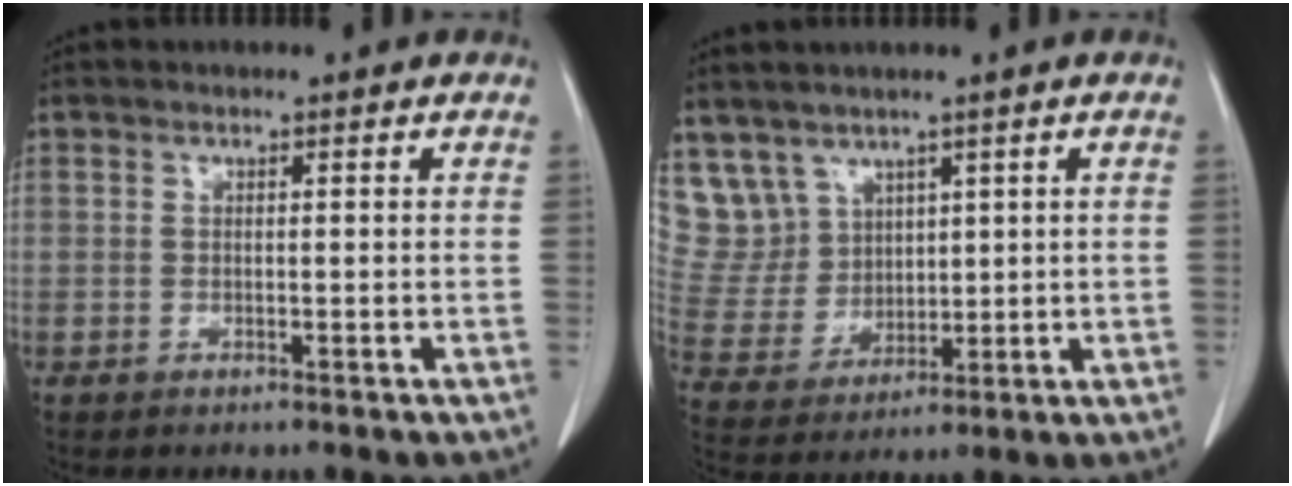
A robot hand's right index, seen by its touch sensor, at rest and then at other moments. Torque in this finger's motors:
{"motor_torque": [0.01, 0.25, 0.07, 0.04]}